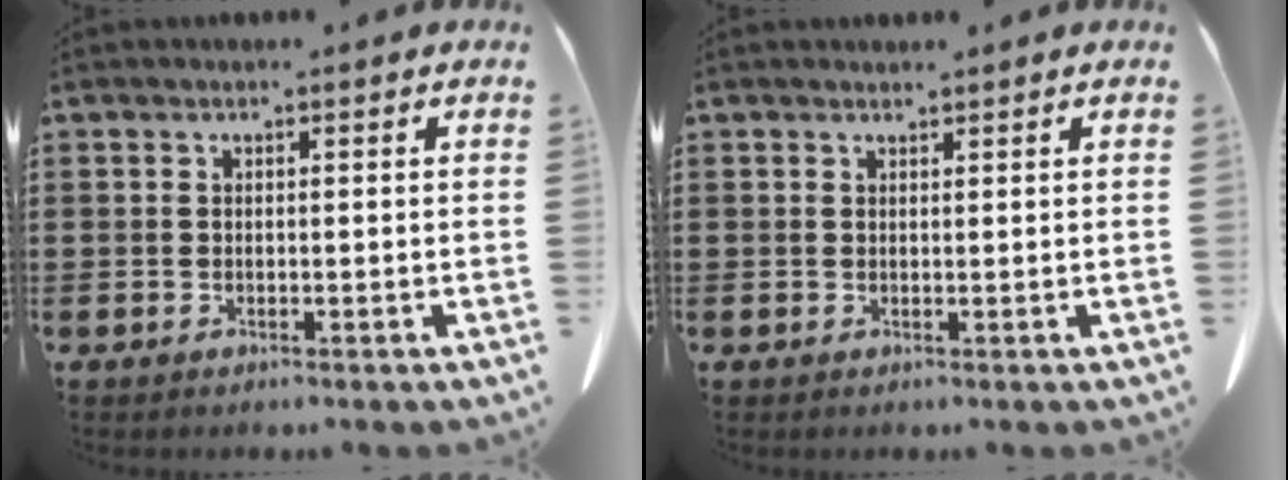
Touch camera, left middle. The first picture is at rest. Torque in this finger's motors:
{"motor_torque": [-0.72, 0.86, -0.04, 0.01]}